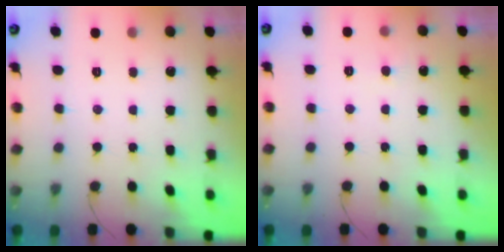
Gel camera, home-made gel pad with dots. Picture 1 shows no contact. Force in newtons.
{"total": 3.6, "press": 3.6, "slide": 0.4}